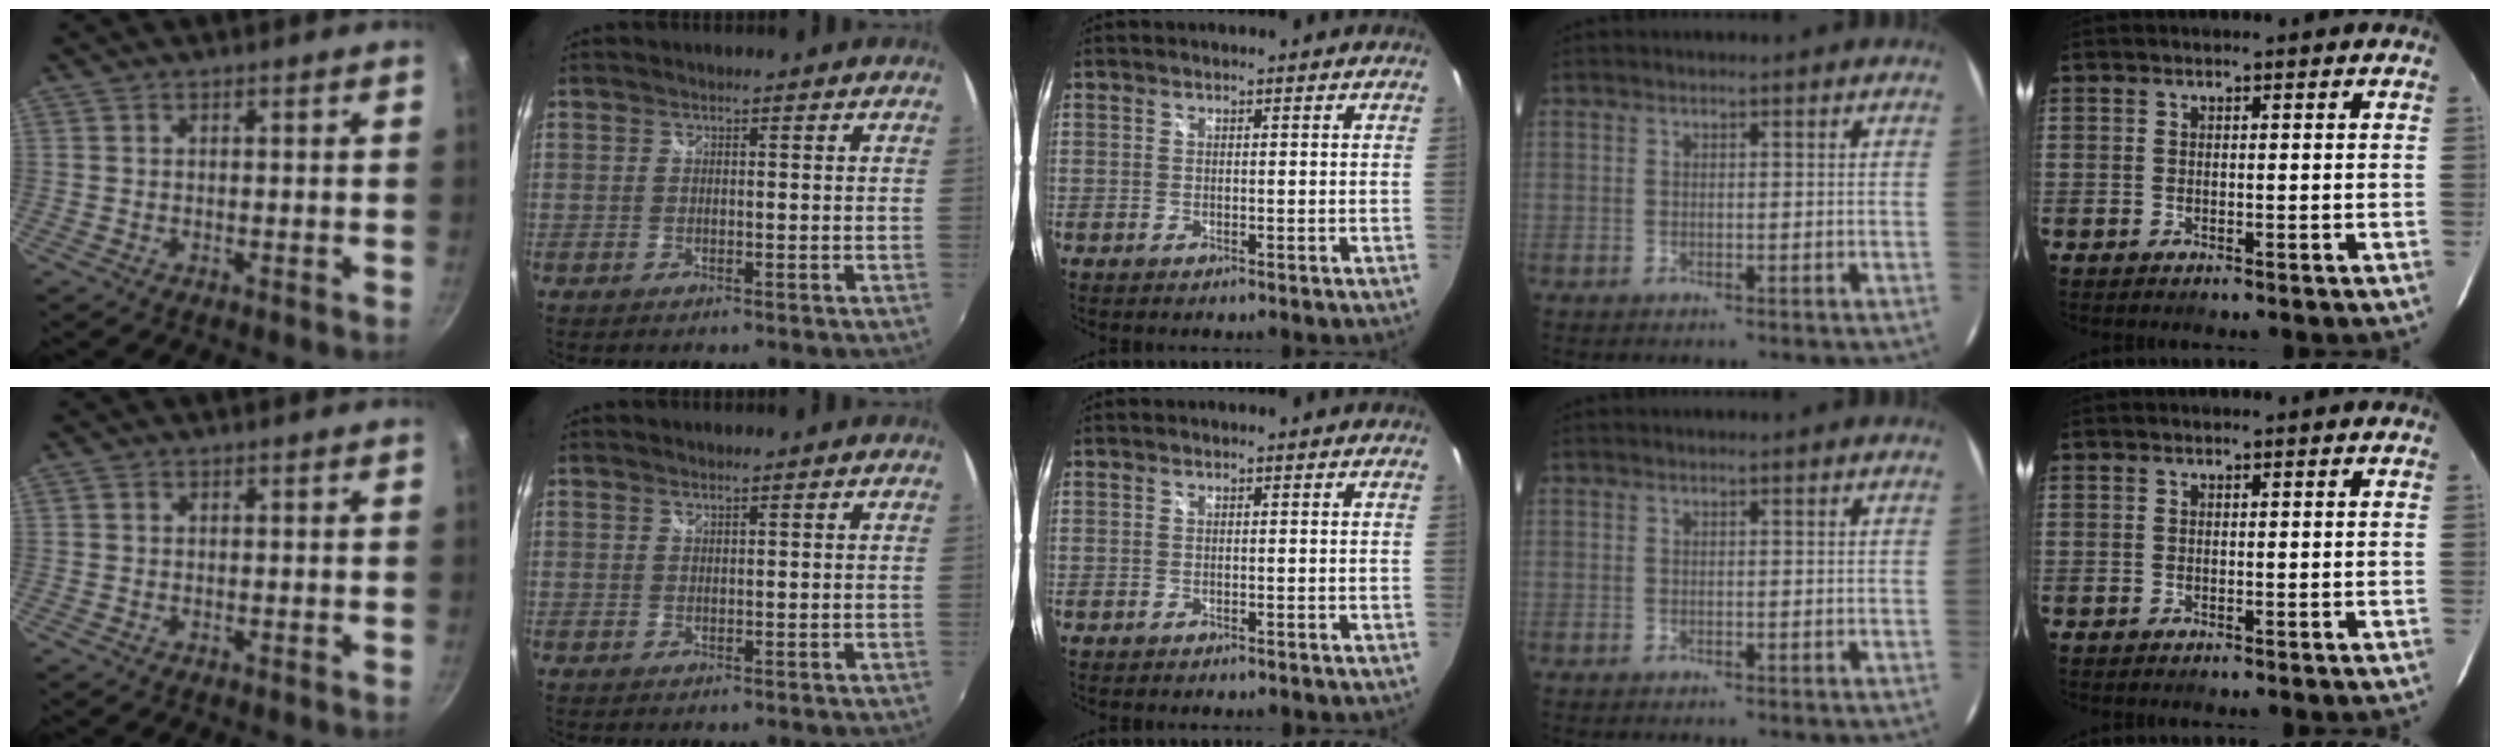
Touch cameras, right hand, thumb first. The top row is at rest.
{"thumb": {"total": 0.5, "force": [0.1, 0.5, 0.2], "torque": [-0.001, 0.003, 0.001]}, "index": {"total": 0.5, "force": [0.5, 0.0, 0.1], "torque": [0.000, 0.000, 0.010]}, "middle": {"total": 0.9, "force": [-0.7, 0.4, 0.3], "torque": [-0.008, -0.002, -0.010]}}